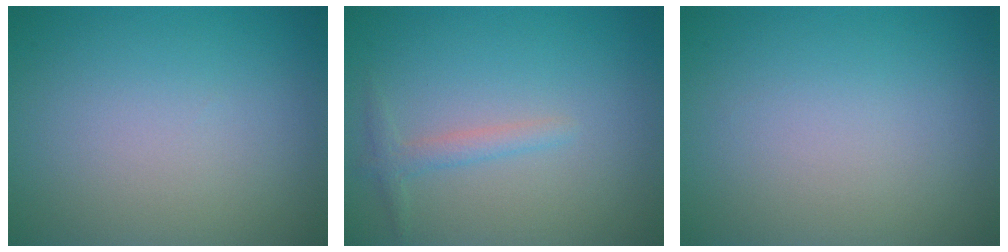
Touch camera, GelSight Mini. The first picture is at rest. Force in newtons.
{"total": 1.5, "press": 1.5, "slide": 0.0}
{"total": 0.0}